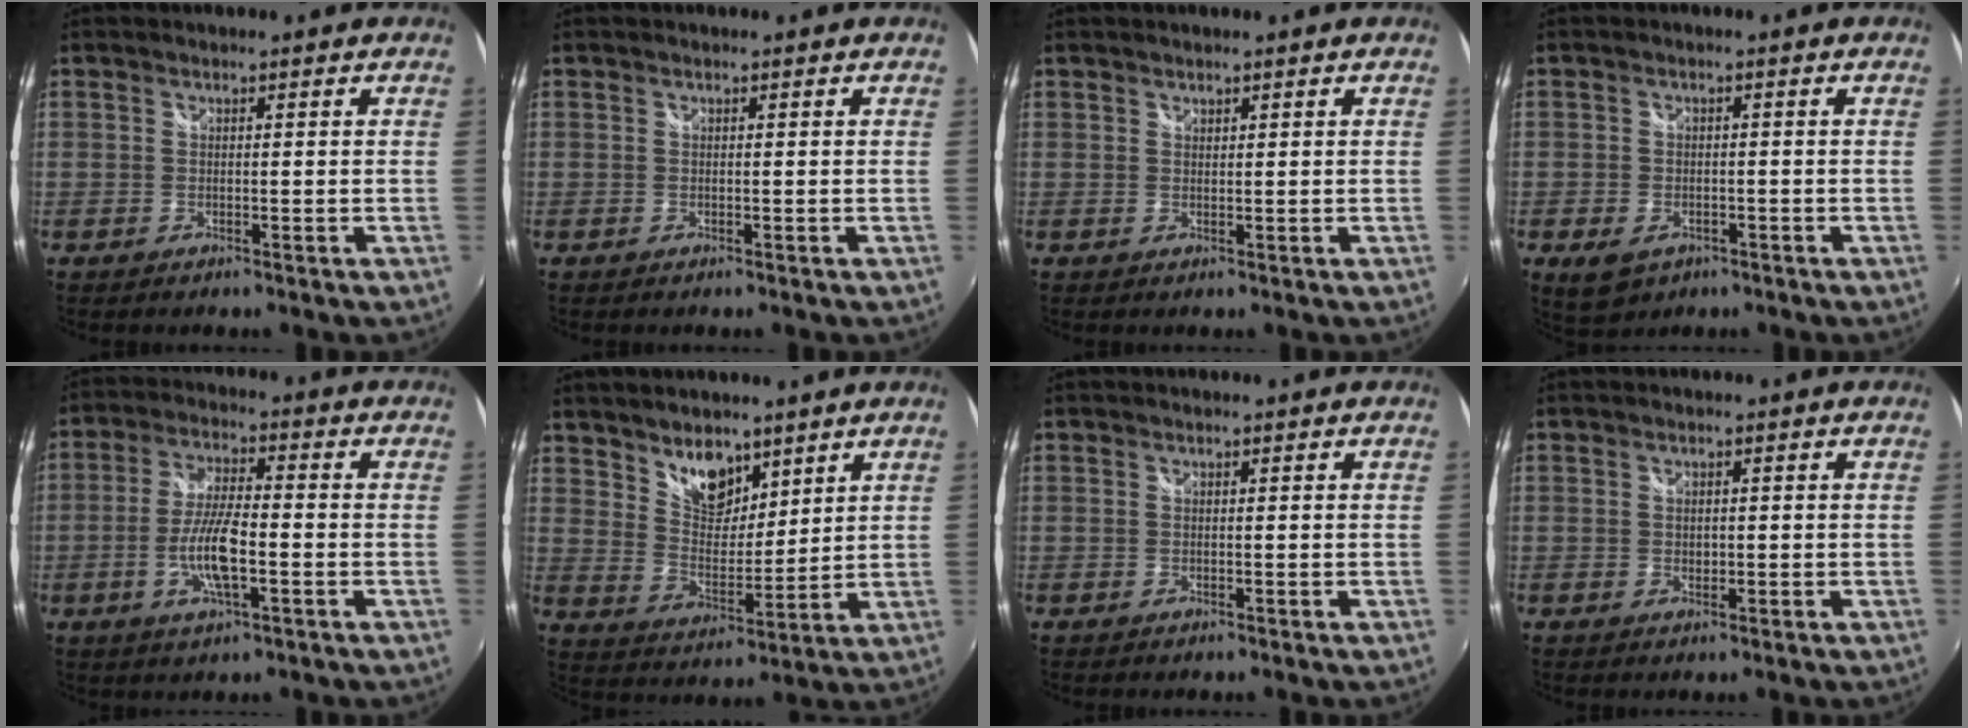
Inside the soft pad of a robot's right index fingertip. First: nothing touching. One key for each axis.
{"total": 0.0}
{"total": 0.6, "fx": 0.6, "fy": 0.2, "fz": 0.0, "tx": 0.001, "ty": 0.000, "tz": 0.011}
{"total": 5.4, "fx": -2.6, "fy": 3.8, "fz": 2.9, "tx": -0.067, "ty": -0.012, "tz": -0.039}
{"total": 8.9, "fx": -2.7, "fy": 2.1, "fz": 8.2, "tx": -0.164, "ty": -0.003, "tz": -0.053}
{"total": 9.4, "fx": 6.8, "fy": 5.0, "fz": 4.2, "tx": -0.061, "ty": 0.002, "tz": 0.129}
{"total": 0.0}
{"total": 1.0, "fx": 0.0, "fy": 0.9, "fz": 0.6, "tx": -0.008, "ty": 0.000, "tz": -0.001}